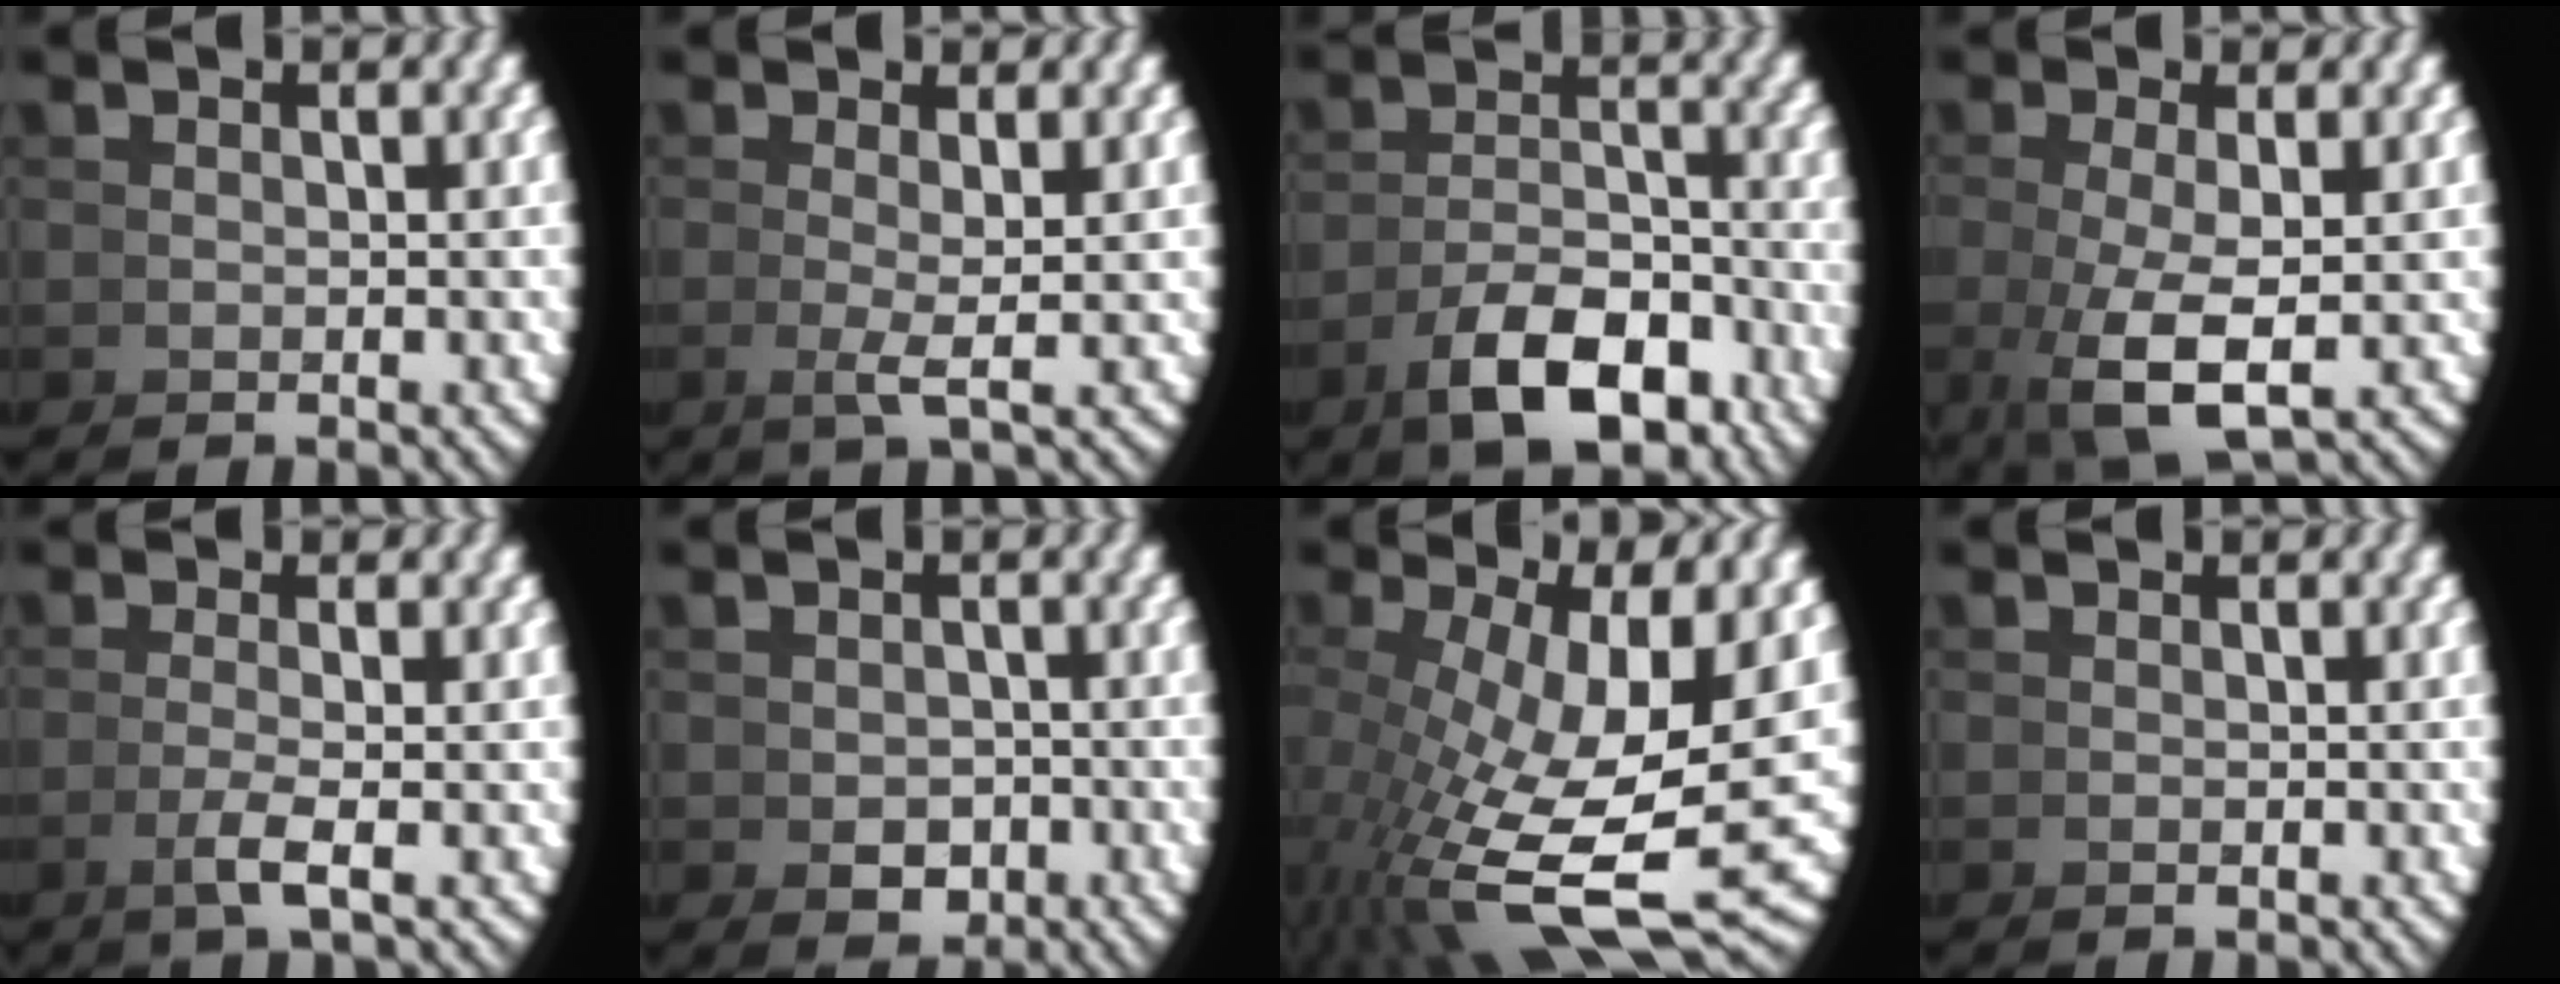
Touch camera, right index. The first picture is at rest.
{"total": 1.8, "force": [0.5, -0.5, 1.7], "torque": [-0.042, -0.012, 0.013]}
{"total": 6.3, "force": [-3.5, 2.6, 4.5], "torque": [-0.064, -0.017, -0.047]}
{"total": 4.7, "force": [-1.2, 1.3, 4.4], "torque": [-0.102, -0.030, 0.003]}
{"total": 2.2, "force": [-0.5, -0.7, 2.0], "torque": [-0.039, -0.004, -0.006]}
{"total": 1.6, "force": [-0.4, 1.2, 0.9], "torque": [-0.007, -0.014, 0.006]}
{"total": 13.0, "force": [-2.5, 7.3, 10.6], "torque": [-0.203, -0.070, -0.003]}
{"total": 0.0}